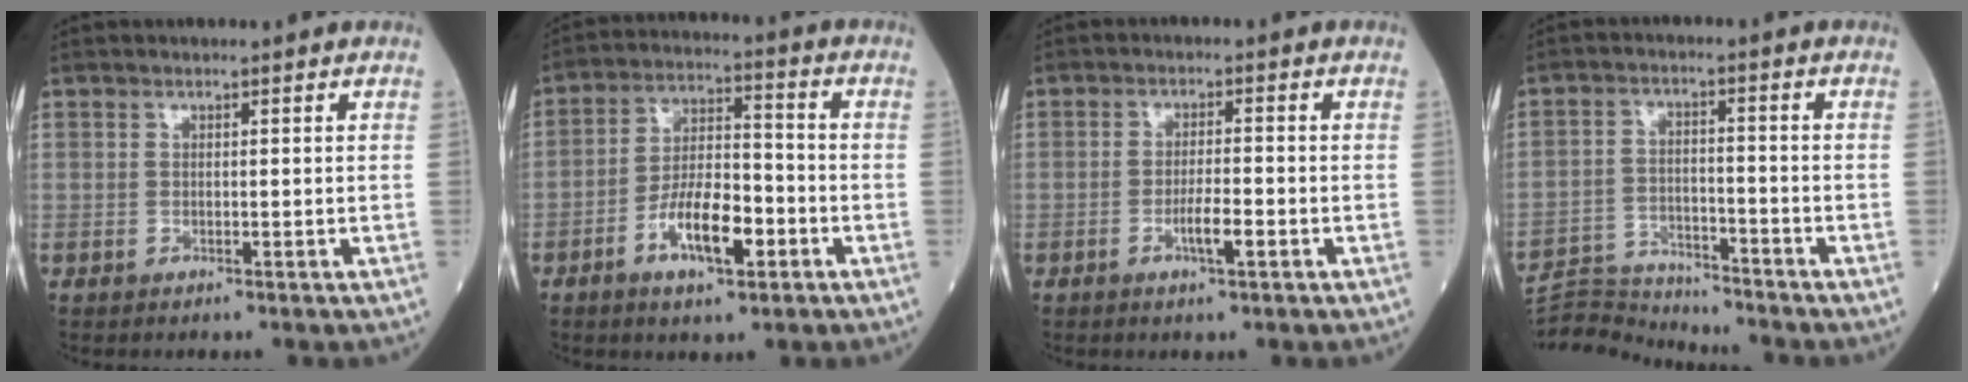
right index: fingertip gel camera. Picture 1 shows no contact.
{"total": 10.1, "force": [-4.3, 3.3, 8.5], "torque": [-0.157, 0.007, -0.077]}
{"total": 3.7, "force": [-1.6, 0.4, 3.3], "torque": [-0.056, 0.000, -0.029]}
{"total": 8.5, "force": [-8.4, -0.4, -0.8], "torque": [0.009, 0.007, -0.152]}